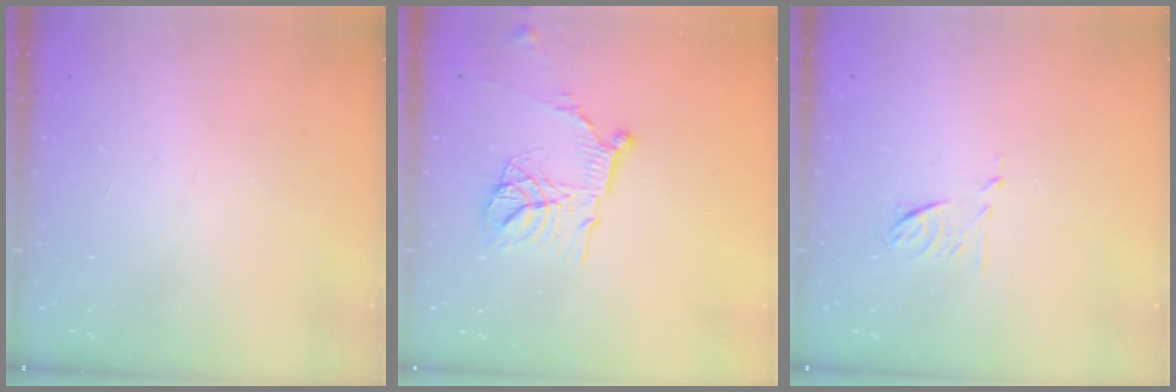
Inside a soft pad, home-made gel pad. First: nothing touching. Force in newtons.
{"total": 14.7, "press": 14.7, "slide": 1.6}
{"total": 5.5, "press": 5.4, "slide": 1.1}